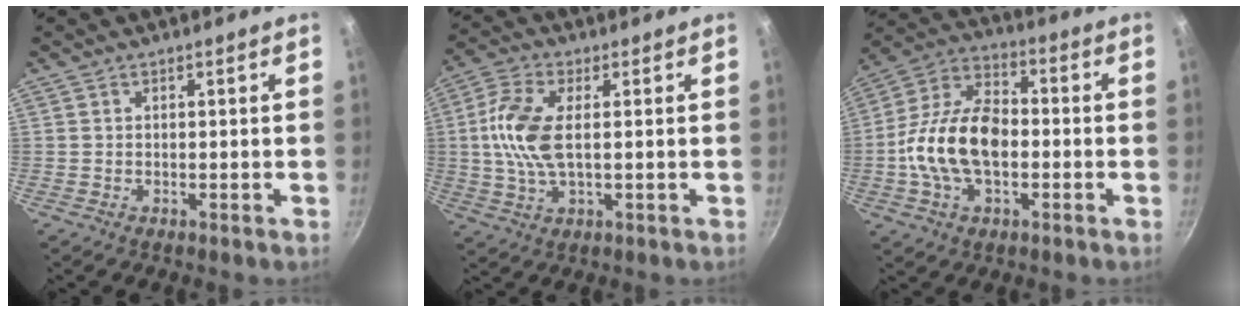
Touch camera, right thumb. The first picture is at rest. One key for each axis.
{"total": 10.1, "fx": 1.0, "fy": 4.6, "fz": 8.9, "tx": -0.194, "ty": 0.009, "tz": 0.012}
{"total": 16.2, "fx": -2.2, "fy": 9.8, "fz": 12.7, "tx": -0.215, "ty": 0.036, "tz": -0.055}